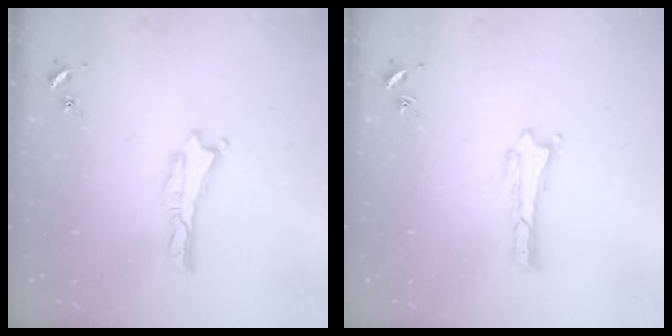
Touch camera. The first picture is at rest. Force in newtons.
{"total": 0.0}